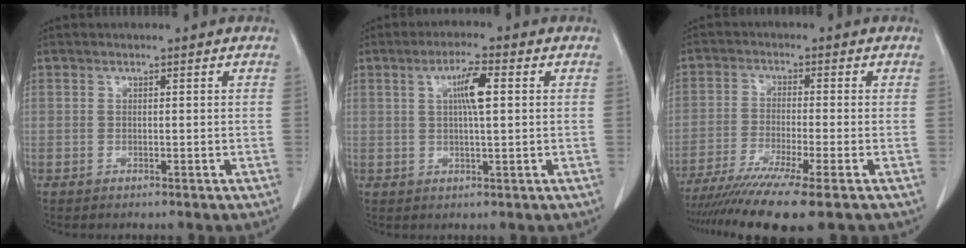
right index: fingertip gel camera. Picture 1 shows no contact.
{"total": 5.1, "force": [1.2, 0.5, 4.9], "torque": [-0.089, 0.005, 0.020]}
{"total": 11.3, "force": [-8.4, -0.9, 7.4], "torque": [-0.117, -0.026, -0.134]}